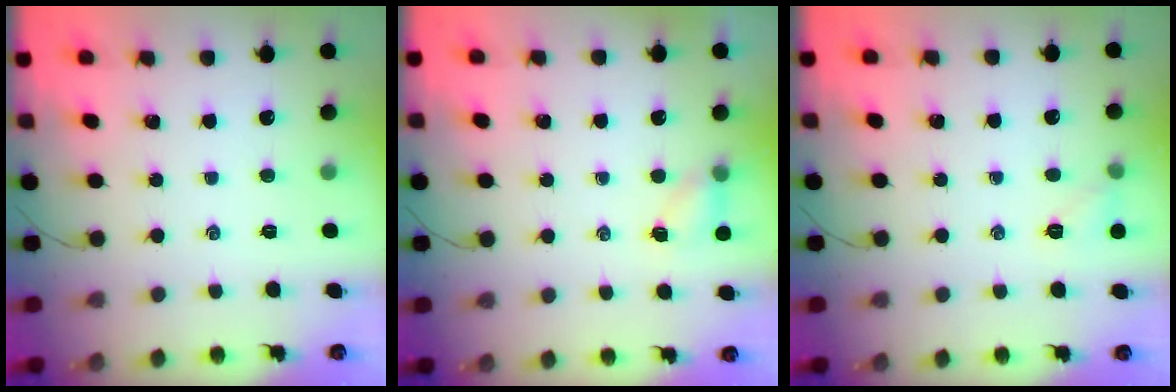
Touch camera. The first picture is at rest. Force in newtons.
{"total": 4.6, "press": 4.4, "slide": 1.3}
{"total": 5.9, "press": 5.7, "slide": 1.5}